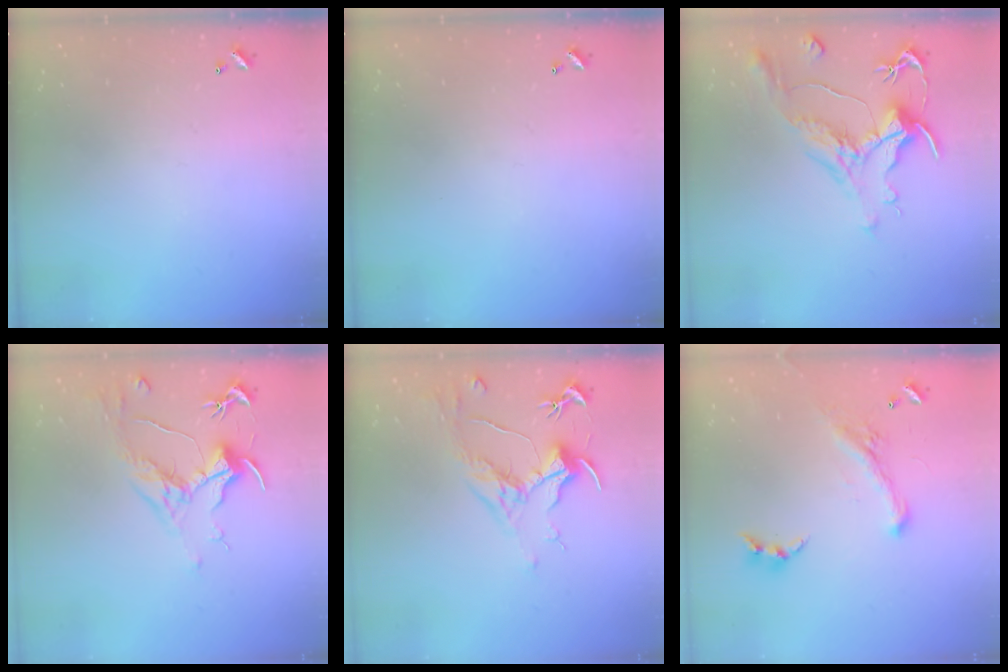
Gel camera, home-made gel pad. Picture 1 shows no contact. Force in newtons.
{"total": 0.0}
{"total": 1.1, "press": 0.2, "slide": 1.1}
{"total": 1.6, "press": 1.4, "slide": 0.8}
{"total": 1.6, "press": 1.4, "slide": 0.8}
{"total": 1.9, "press": 1.3, "slide": 1.4}